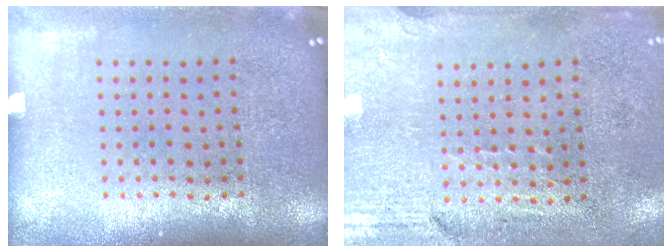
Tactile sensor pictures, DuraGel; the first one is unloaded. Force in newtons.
{"total": 2.9, "press": 2.5, "slide": 1.5}